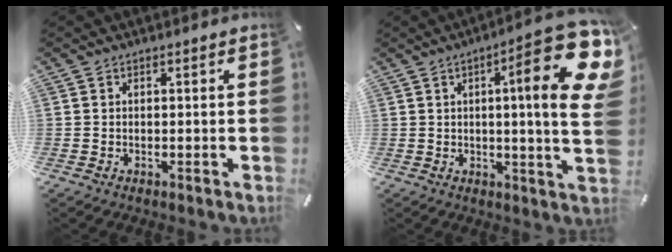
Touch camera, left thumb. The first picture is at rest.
{"total": 22.0, "force": [6.6, 4.4, 20.5], "torque": [-0.277, -0.048, 0.087]}